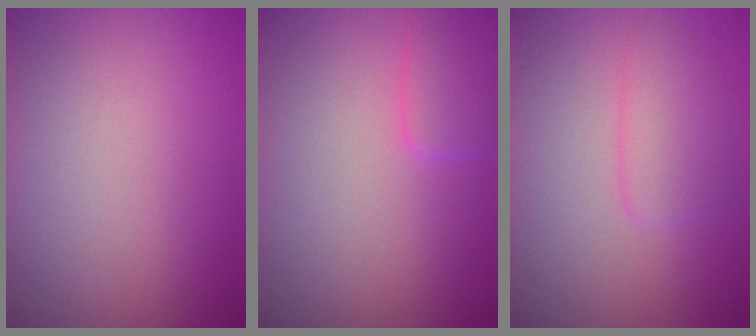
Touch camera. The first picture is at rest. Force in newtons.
{"total": 2.1, "press": 2.1, "slide": 0.1}
{"total": 1.9, "press": 1.9, "slide": 0.1}